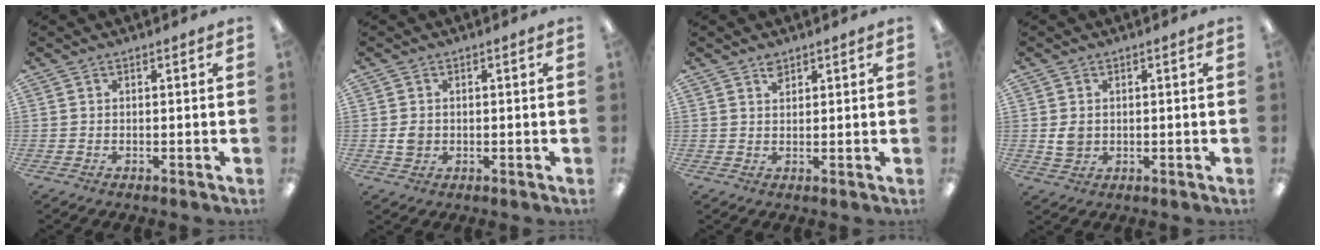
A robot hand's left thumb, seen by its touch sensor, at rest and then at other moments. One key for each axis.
{"total": 2.6, "fx": 0.0, "fy": 2.3, "fz": 1.2, "tx": -0.016, "ty": 0.002, "tz": -0.003}
{"total": 2.2, "fx": 1.7, "fy": 1.0, "fz": 0.8, "tx": -0.011, "ty": -0.006, "tz": 0.032}
{"total": 3.3, "fx": 0.3, "fy": 2.8, "fz": 1.7, "tx": -0.024, "ty": 0.001, "tz": 0.005}